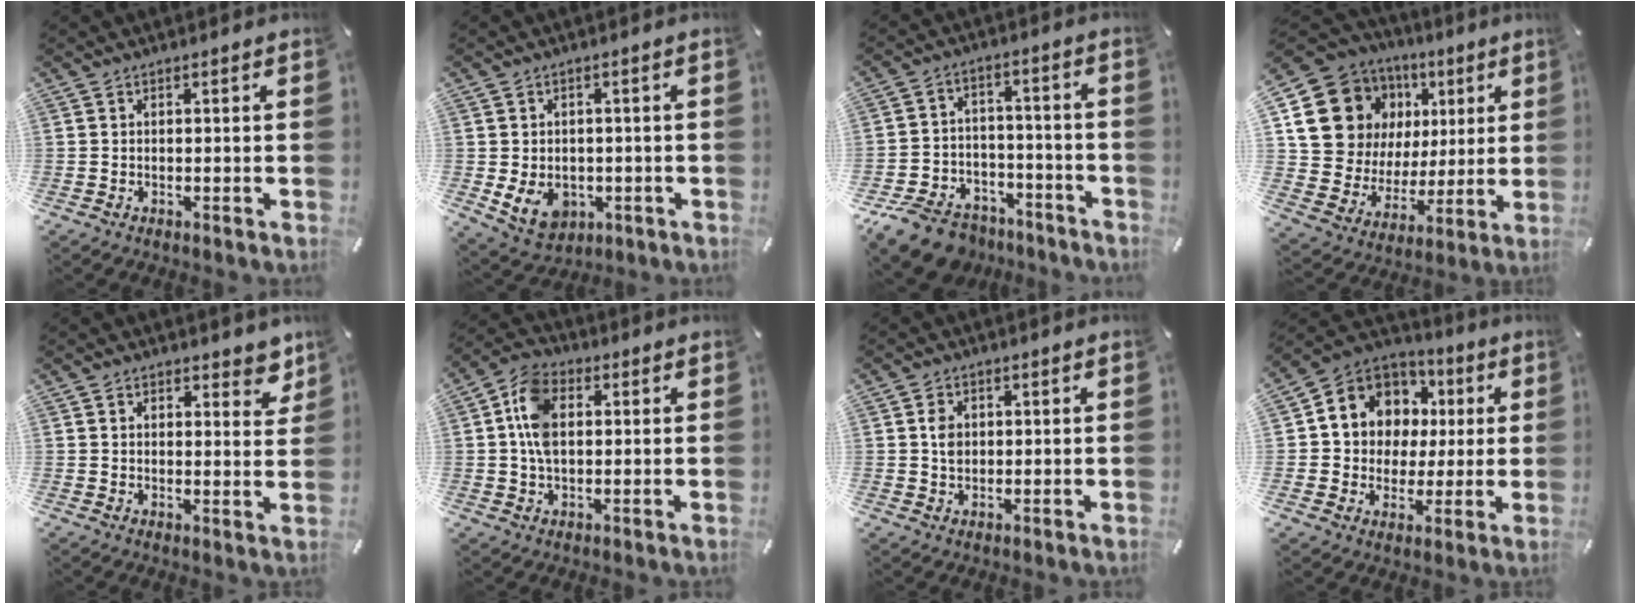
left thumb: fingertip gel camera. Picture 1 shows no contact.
{"total": 7.3, "force": [-1.6, 6.0, 3.9], "torque": [-0.076, 0.001, -0.029]}
{"total": 11.2, "force": [-8.5, 6.4, 3.3], "torque": [-0.054, 0.059, -0.152]}
{"total": 17.6, "force": [6.9, 14.5, 7.1], "torque": [-0.111, -0.035, 0.147]}
{"total": 4.6, "force": [3.4, 2.6, 1.8], "torque": [-0.003, -0.022, 0.054]}
{"total": 9.6, "force": [1.3, 6.5, 6.9], "torque": [-0.154, 0.011, 0.026]}
{"total": 3.4, "force": [0.6, 2.8, 1.9], "torque": [-0.024, 0.000, 0.006]}
{"total": 9.8, "force": [2.1, 9.4, 1.6], "torque": [-0.046, -0.018, 0.049]}